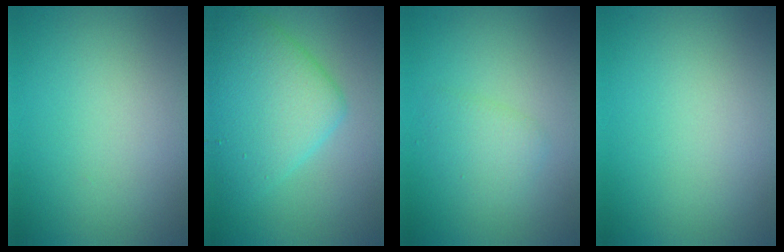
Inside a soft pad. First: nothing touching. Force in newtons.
{"total": 6.4, "press": 6.4, "slide": 0.3}
{"total": 1.8, "press": 1.8, "slide": 0.1}
{"total": 0.0}